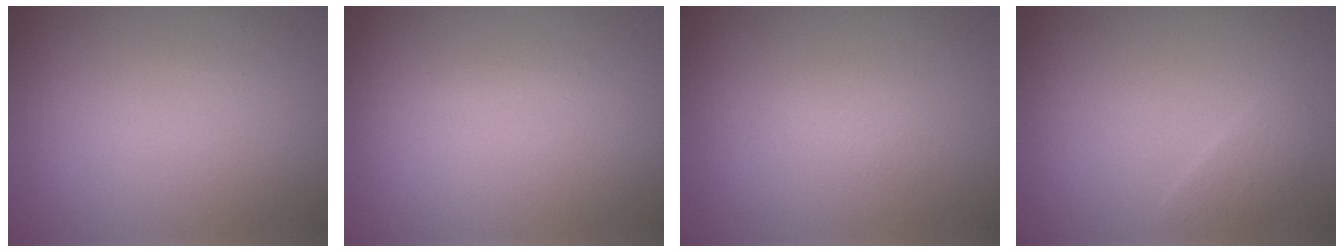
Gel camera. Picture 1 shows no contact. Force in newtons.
{"total": 0.6, "press": 0.6, "slide": 0.0}
{"total": 1.0, "press": 1.0, "slide": 0.0}
{"total": 1.4, "press": 1.4, "slide": 0.1}